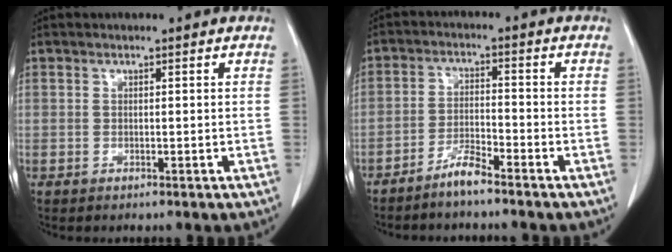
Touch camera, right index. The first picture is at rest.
{"total": 4.0, "force": [-3.5, 0.1, 2.1], "torque": [-0.041, -0.007, -0.069]}